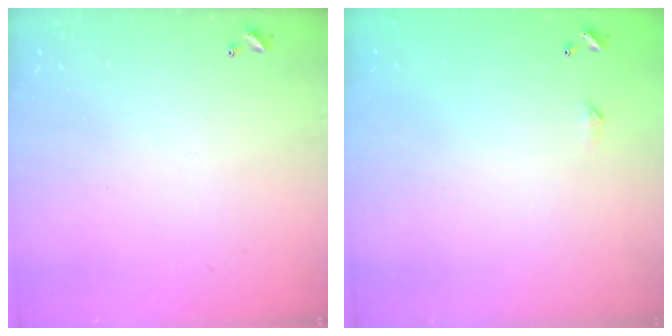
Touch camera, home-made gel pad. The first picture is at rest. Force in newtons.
{"total": 2.3, "press": 2.3, "slide": 0.4}